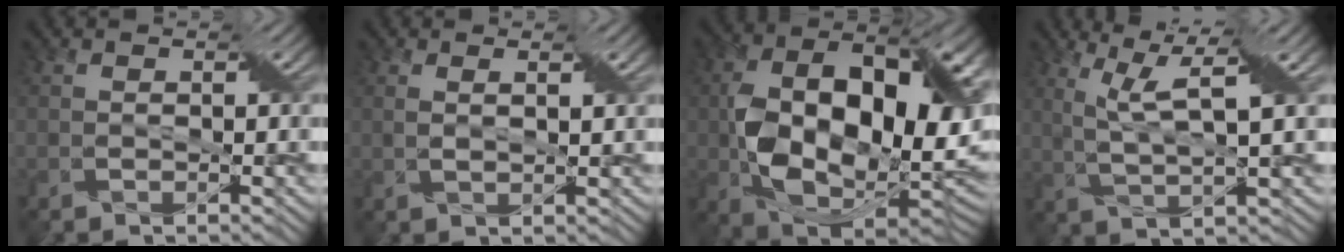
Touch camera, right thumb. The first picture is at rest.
{"total": 1.5, "force": [1.0, 0.1, 1.1], "torque": [-0.022, 0.000, 0.020]}
{"total": 19.5, "force": [-0.1, 12.9, 14.5], "torque": [-0.278, -0.045, 0.035]}
{"total": 6.1, "force": [3.0, 0.9, 5.2], "torque": [-0.115, 0.007, 0.063]}